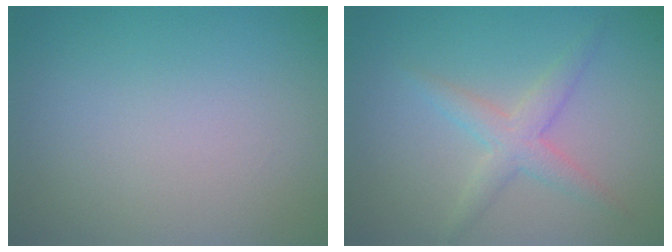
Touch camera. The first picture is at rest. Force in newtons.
{"total": 2.6, "press": 2.6, "slide": 0.2}